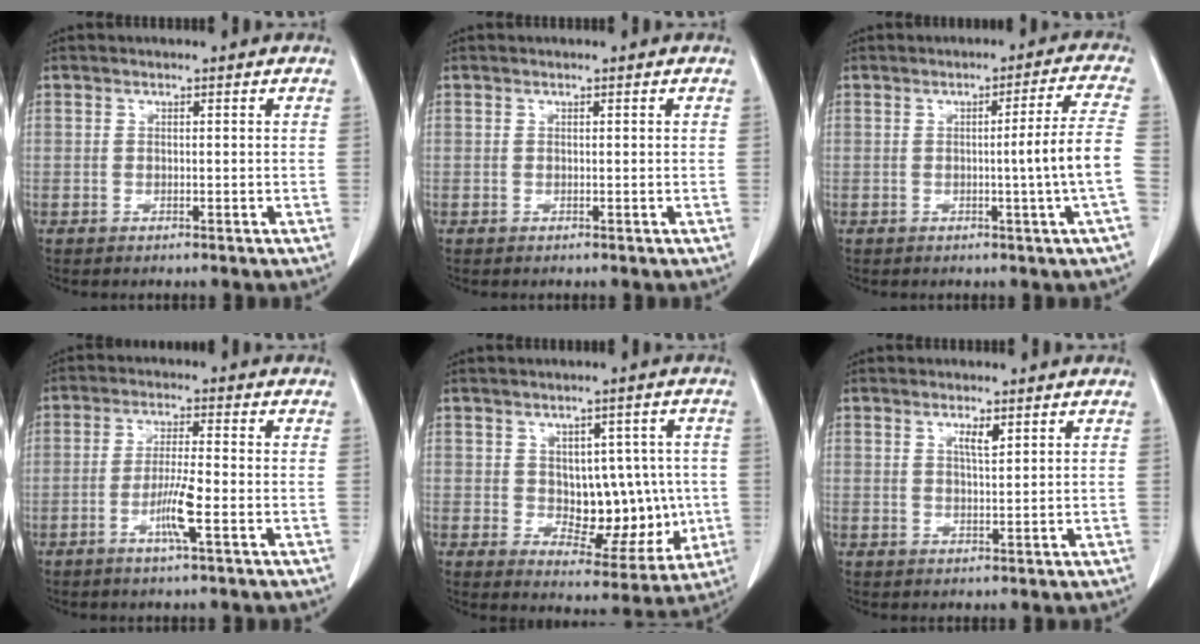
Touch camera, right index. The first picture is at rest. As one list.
[{"total": 0.0}, {"total": 7.6, "force": [-1.3, -2.0, 7.2], "torque": [-0.095, -0.005, -0.019]}, {"total": 5.8, "force": [-2.2, -0.1, 5.4], "torque": [-0.105, -0.008, -0.042]}, {"total": 11.0, "force": [0.0, 6.5, 8.9], "torque": [-0.103, 0.013, 0.022]}, {"total": 2.2, "force": [1.2, 0.3, 1.8], "torque": [-0.036, -0.002, 0.023]}]